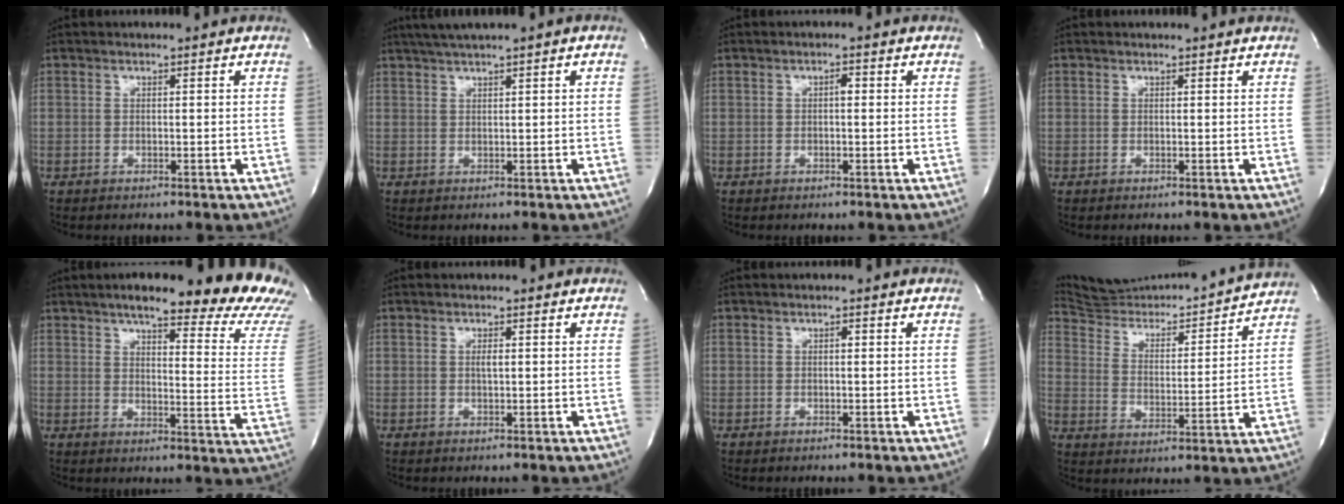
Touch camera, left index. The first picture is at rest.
{"total": 3.5, "force": [2.1, -0.5, 2.8], "torque": [-0.059, 0.012, 0.043]}
{"total": 1.1, "force": [-0.4, 0.3, 0.9], "torque": [-0.014, -0.002, -0.007]}
{"total": 0.6, "force": [0.5, -0.3, 0.0], "torque": [-0.008, -0.010, 0.004]}
{"total": 25.0, "force": [21.6, 3.0, 12.3], "torque": [-0.148, -0.083, 0.239]}
{"total": 1.0, "force": [-0.3, 0.1, 1.0], "torque": [-0.019, -0.004, -0.004]}
{"total": 0.5, "force": [-0.4, 0.1, 0.4], "torque": [-0.006, -0.003, -0.007]}
{"total": 17.4, "force": [17.1, 0.9, 3.1], "torque": [-0.054, -0.034, 0.254]}